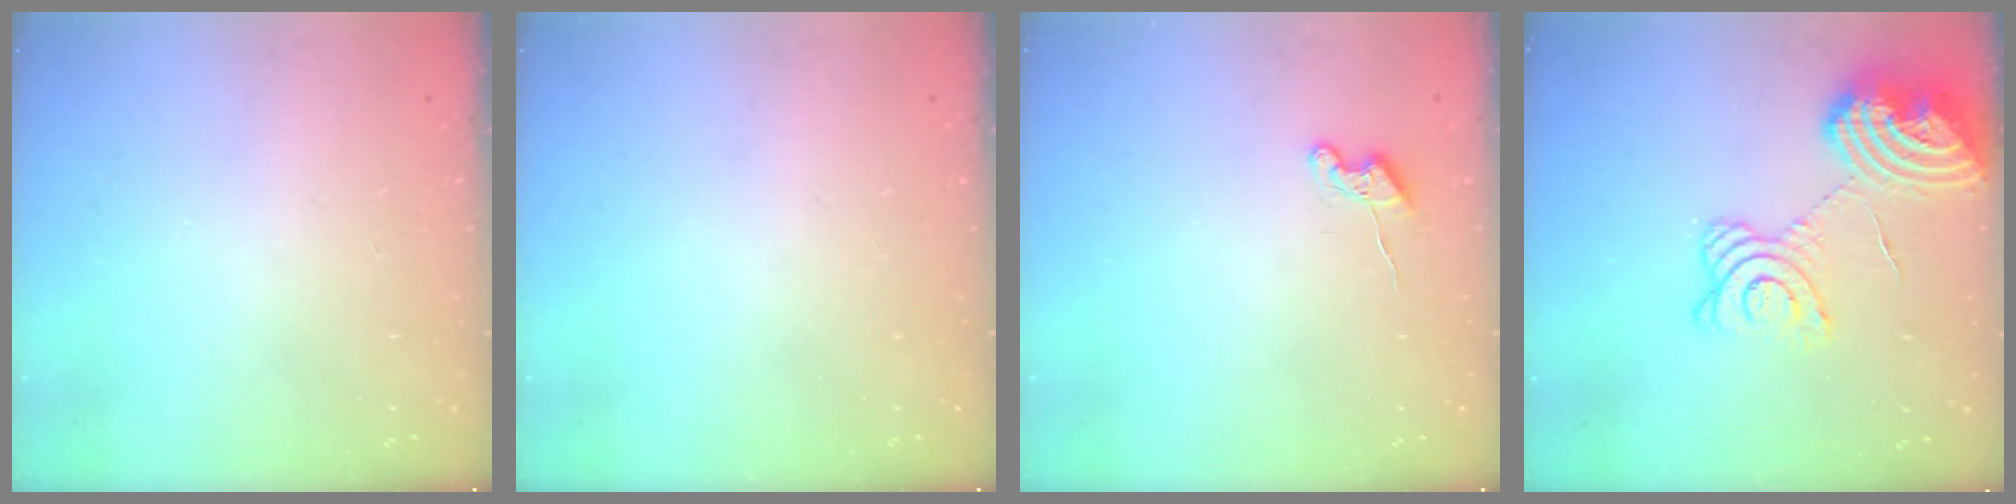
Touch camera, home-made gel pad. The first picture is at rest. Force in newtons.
{"total": 0.0}
{"total": 4.7, "press": 4.6, "slide": 0.6}
{"total": 16.7, "press": 16.6, "slide": 1.2}